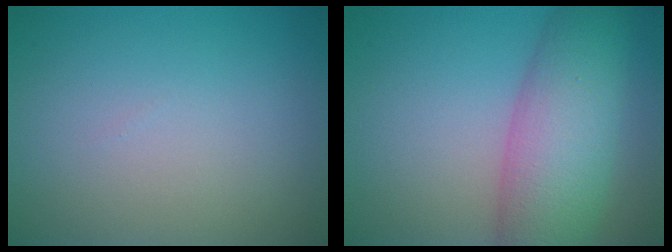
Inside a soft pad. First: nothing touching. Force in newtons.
{"total": 8.7, "press": 8.7, "slide": 0.2}